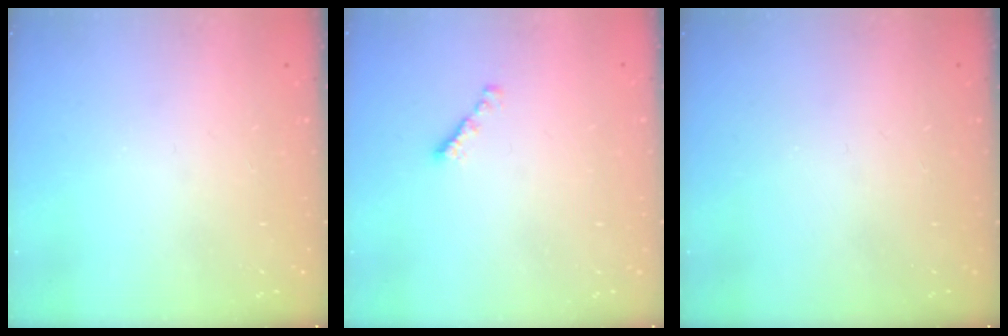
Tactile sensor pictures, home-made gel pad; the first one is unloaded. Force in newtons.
{"total": 1.8, "press": 1.7, "slide": 0.6}
{"total": 0.0}